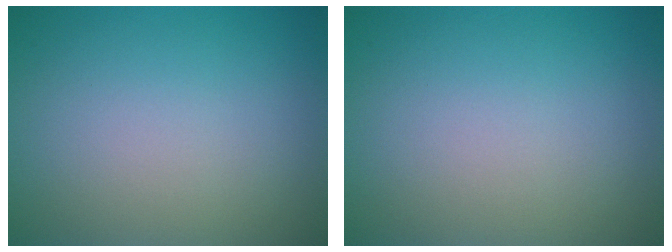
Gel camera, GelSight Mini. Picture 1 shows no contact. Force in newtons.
{"total": 0.0}